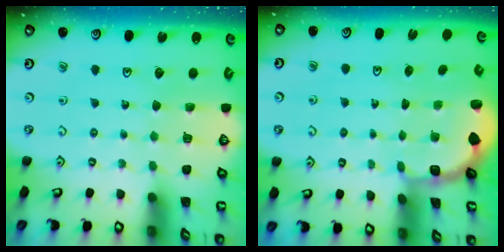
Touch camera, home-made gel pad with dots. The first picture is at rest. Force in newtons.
{"total": 1.7, "press": 1.5, "slide": 0.7}